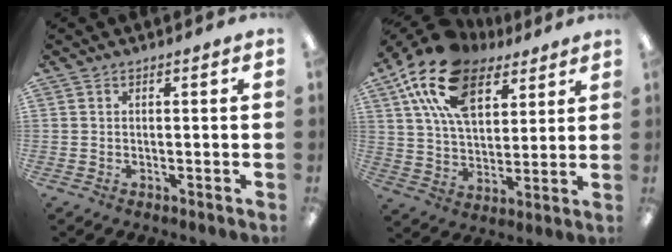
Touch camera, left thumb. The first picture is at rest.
{"total": 19.7, "force": [11.6, 11.1, 11.4], "torque": [-0.215, -0.035, 0.211]}